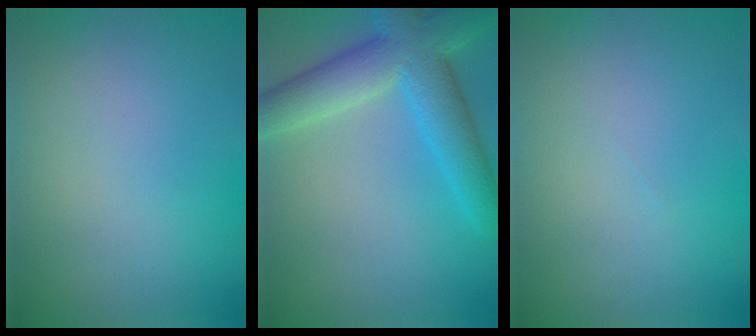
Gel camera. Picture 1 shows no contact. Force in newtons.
{"total": 7.7, "press": 7.7, "slide": 0.3}
{"total": 0.0}